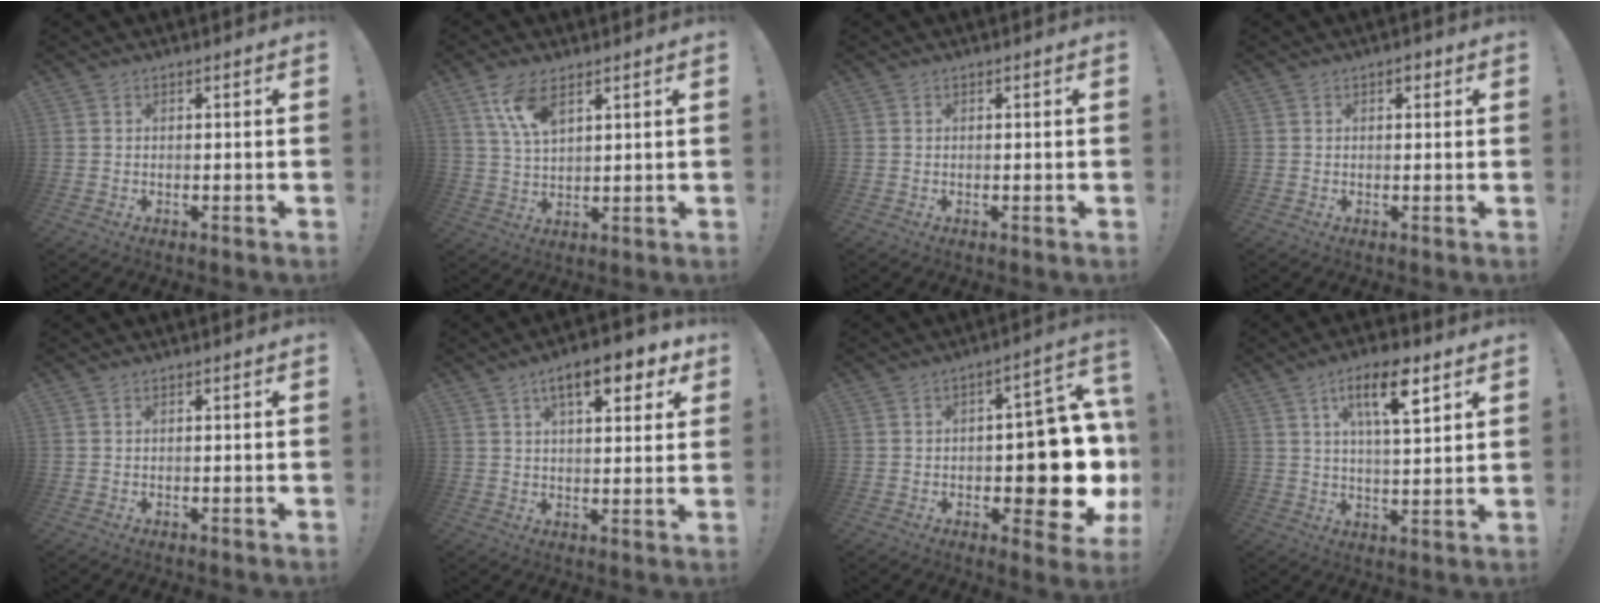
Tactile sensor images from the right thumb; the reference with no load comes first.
{"total": 8.8, "force": [5.1, 3.8, 6.0], "torque": [-0.119, -0.017, 0.094]}
{"total": 0.0}
{"total": 1.5, "force": [0.6, 1.0, 0.9], "torque": [-0.007, 0.000, 0.009]}
{"total": 0.0}
{"total": 11.3, "force": [5.6, 4.0, 8.9], "torque": [-0.127, -0.015, 0.088]}
{"total": 15.7, "force": [-2.7, 7.4, 13.5], "torque": [-0.154, 0.015, -0.035]}
{"total": 13.2, "force": [5.9, 4.1, 11.0], "torque": [-0.180, -0.013, 0.096]}